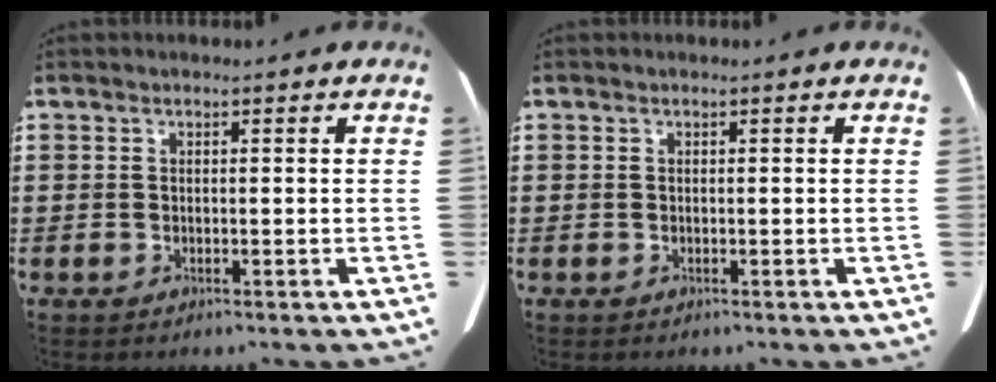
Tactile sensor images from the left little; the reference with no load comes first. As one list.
[{"total": 0.0}]